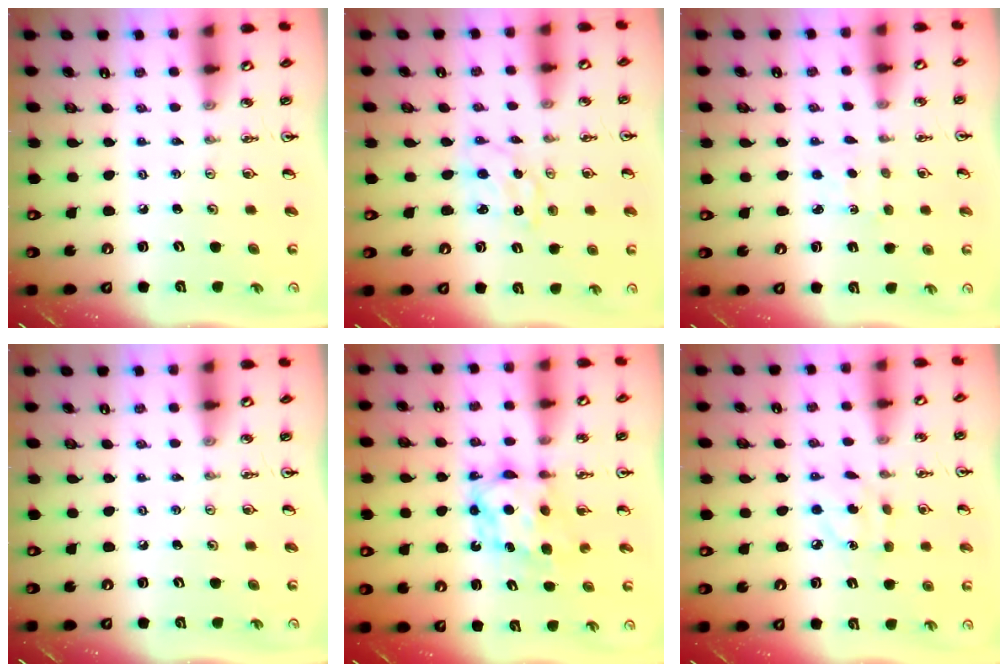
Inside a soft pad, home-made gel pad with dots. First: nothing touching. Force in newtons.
{"total": 1.6, "press": 1.6, "slide": 0.3}
{"total": 1.3, "press": 1.2, "slide": 0.3}
{"total": 0.0}
{"total": 6.7, "press": 6.7, "slide": 0.5}
{"total": 4.4, "press": 4.3, "slide": 0.5}